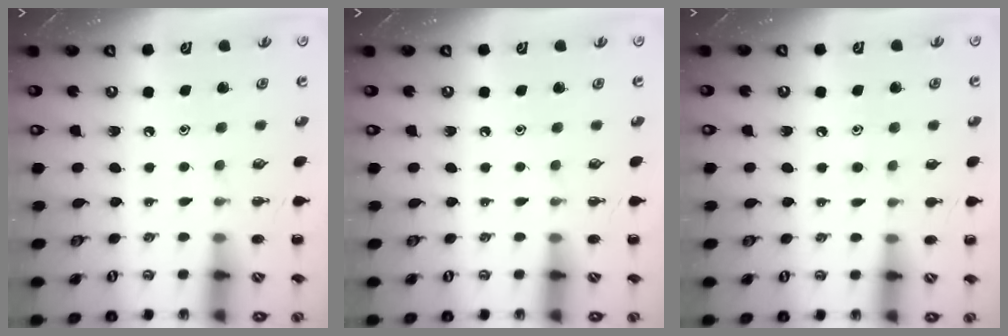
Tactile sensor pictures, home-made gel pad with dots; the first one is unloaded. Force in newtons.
{"total": 0.0}
{"total": 5.8, "press": 5.4, "slide": 2.2}